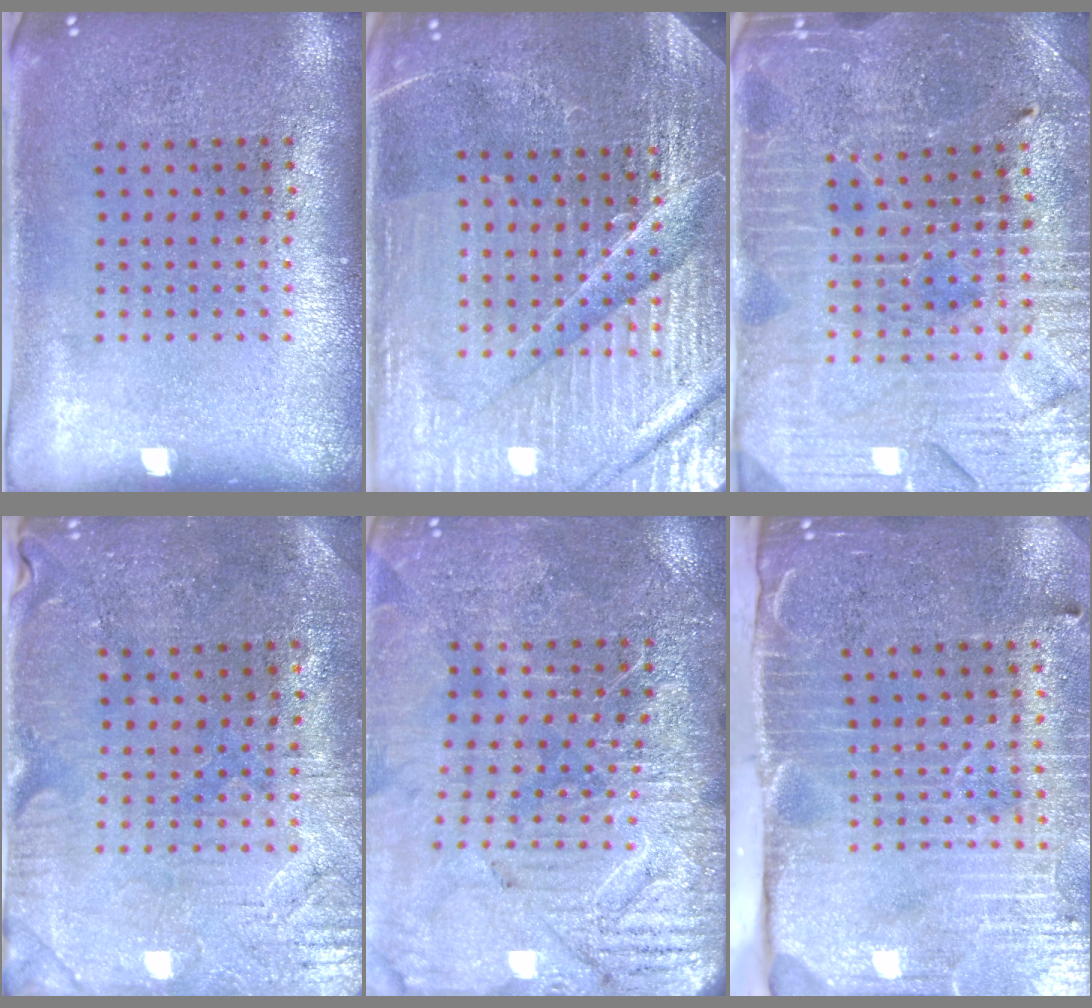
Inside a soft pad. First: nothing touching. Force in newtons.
{"total": 5.5, "press": 5.1, "slide": 2.1}
{"total": 3.8, "press": 3.7, "slide": 0.8}
{"total": 0.8, "press": 0.6, "slide": 0.5}
{"total": 3.6, "press": 3.6, "slide": 0.3}
{"total": 4.7, "press": 3.9, "slide": 2.6}